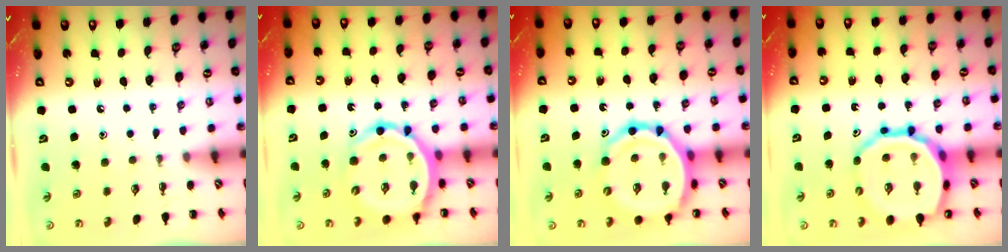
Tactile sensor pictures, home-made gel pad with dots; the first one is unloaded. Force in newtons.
{"total": 12.8, "press": 12.1, "slide": 4.0}
{"total": 16.6, "press": 16.1, "slide": 4.1}
{"total": 21.2, "press": 20.8, "slide": 4.1}